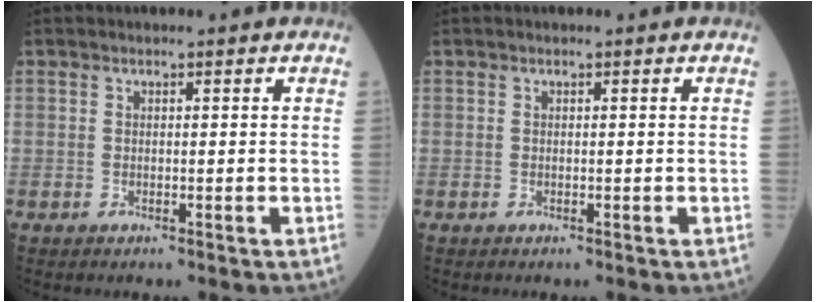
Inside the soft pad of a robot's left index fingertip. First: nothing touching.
{"total": 0.0}